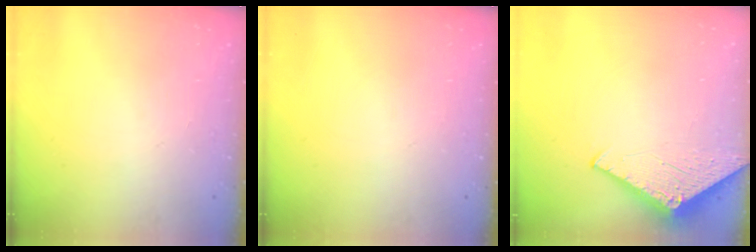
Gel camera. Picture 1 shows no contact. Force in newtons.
{"total": 0.0}
{"total": 2.9, "press": 2.9, "slide": 0.2}